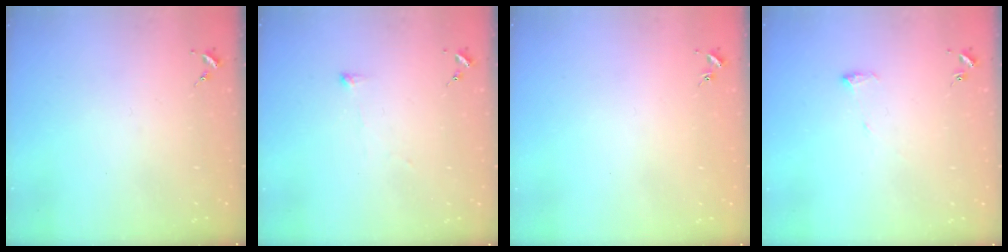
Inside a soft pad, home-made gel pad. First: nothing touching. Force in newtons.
{"total": 2.8, "press": 2.7, "slide": 0.5}
{"total": 0.9, "press": 0.8, "slide": 0.2}
{"total": 4.7, "press": 4.6, "slide": 0.6}